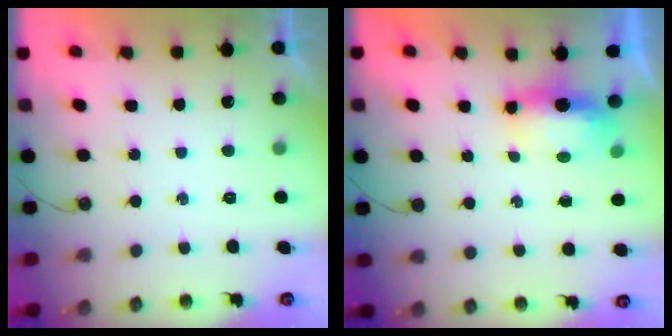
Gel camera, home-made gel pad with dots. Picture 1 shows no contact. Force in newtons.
{"total": 10.0, "press": 7.0, "slide": 7.1}